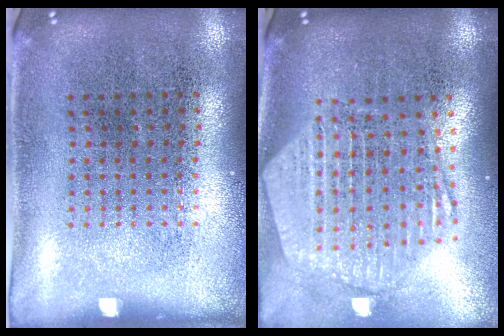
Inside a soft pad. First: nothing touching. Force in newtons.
{"total": 2.6, "press": 2.1, "slide": 1.5}